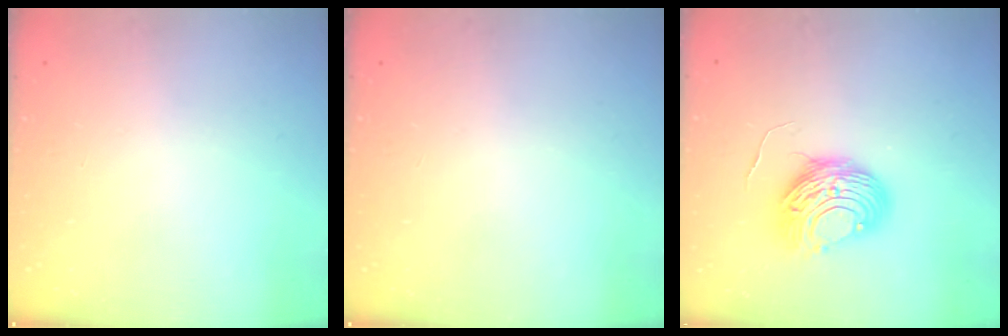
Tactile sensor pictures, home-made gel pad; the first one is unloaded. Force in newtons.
{"total": 0.0}
{"total": 10.0, "press": 10.0, "slide": 0.9}